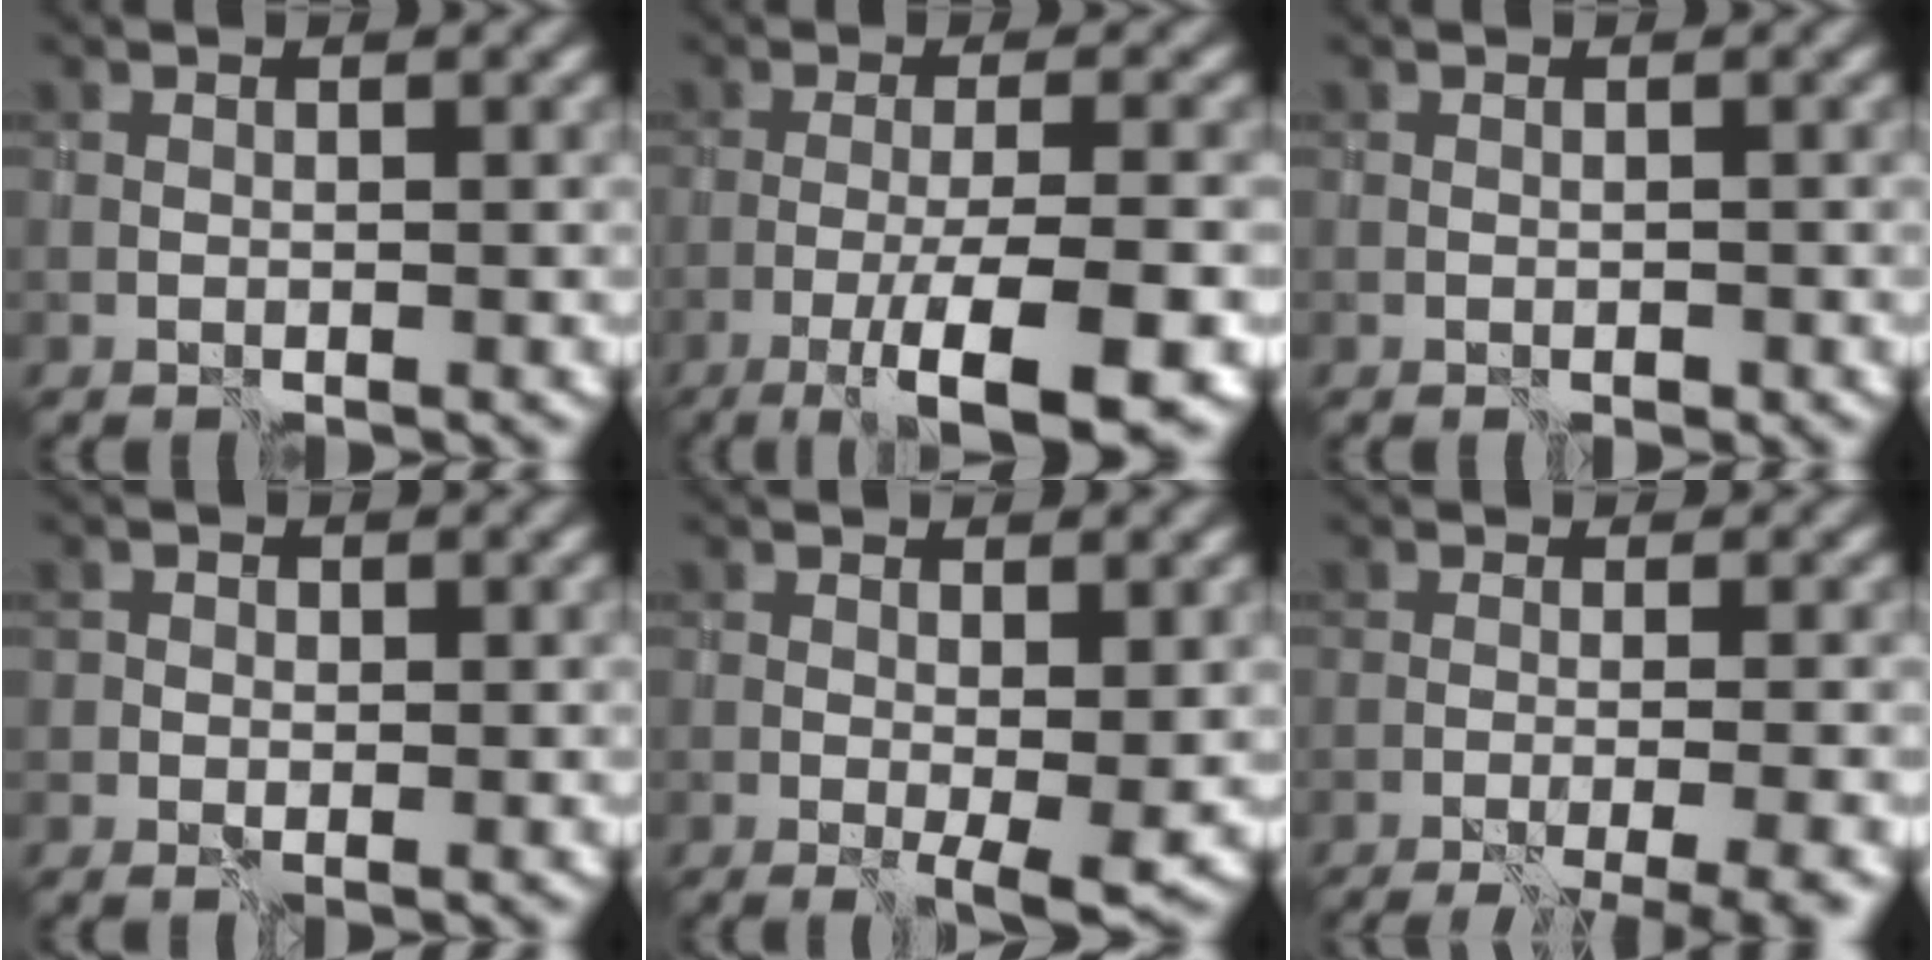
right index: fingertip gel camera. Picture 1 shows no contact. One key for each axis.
{"total": 7.9, "fx": -4.2, "fy": 0.8, "fz": 6.6, "tx": -0.088, "ty": 0.006, "tz": -0.070}
{"total": 0.7, "fx": -0.5, "fy": 0.4, "fz": 0.3, "tx": -0.005, "ty": -0.006, "tz": -0.005}
{"total": 1.5, "fx": 0.2, "fy": 1.4, "fz": 0.5, "tx": 0.005, "ty": 0.007, "tz": -0.002}
{"total": 2.8, "fx": -0.3, "fy": 0.5, "fz": 2.7, "tx": -0.035, "ty": -0.008, "tz": -0.003}
{"total": 7.6, "fx": -5.8, "fy": 1.2, "fz": 4.6, "tx": -0.039, "ty": -0.002, "tz": -0.062}